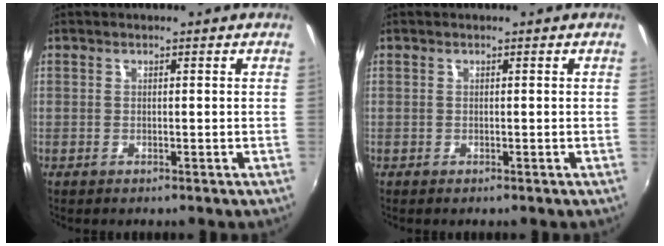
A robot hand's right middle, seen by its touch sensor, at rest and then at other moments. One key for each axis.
{"total": 0.0}